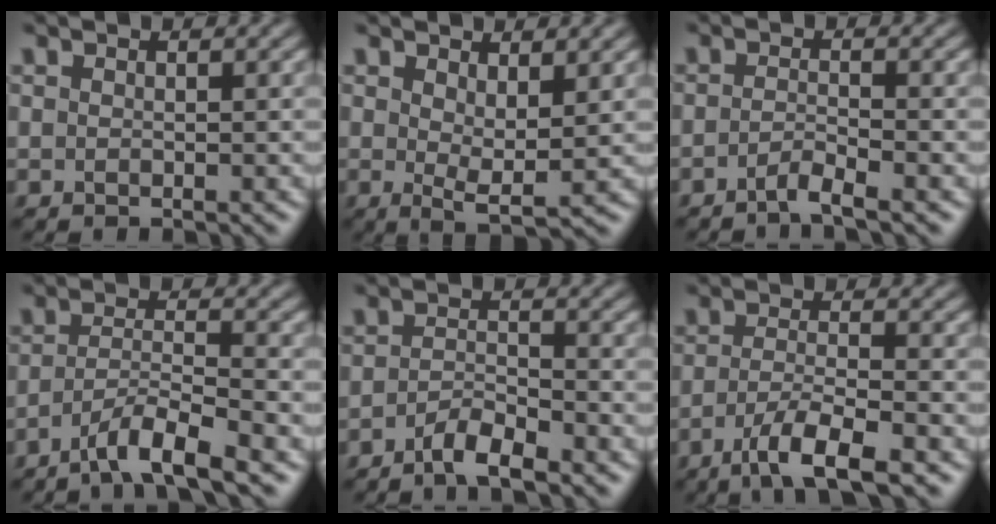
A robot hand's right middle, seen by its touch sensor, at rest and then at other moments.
{"total": 3.1, "force": [1.1, 1.0, 2.7], "torque": [-0.048, -0.011, 0.022]}
{"total": 1.9, "force": [-1.3, 0.2, 1.4], "torque": [-0.019, 0.001, -0.033]}
{"total": 5.0, "force": [-3.6, 0.7, 3.4], "torque": [-0.055, 0.001, -0.072]}
{"total": 2.8, "force": [-2.1, 0.5, 1.8], "torque": [-0.032, 0.003, -0.045]}
{"total": 5.1, "force": [-3.1, 1.0, 3.9], "torque": [-0.068, -0.004, -0.061]}